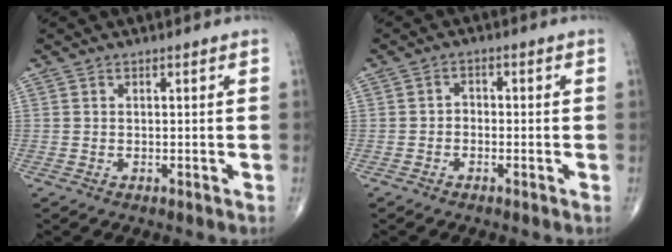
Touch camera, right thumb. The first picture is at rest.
{"total": 1.7, "force": [-0.8, 1.3, 0.7], "torque": [0.003, 0.011, -0.020]}